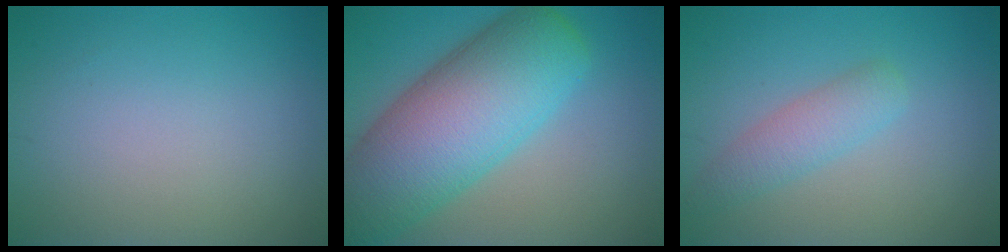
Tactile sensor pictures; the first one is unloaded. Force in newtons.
{"total": 12.2, "press": 12.2, "slide": 0.6}
{"total": 2.6, "press": 2.6, "slide": 0.1}